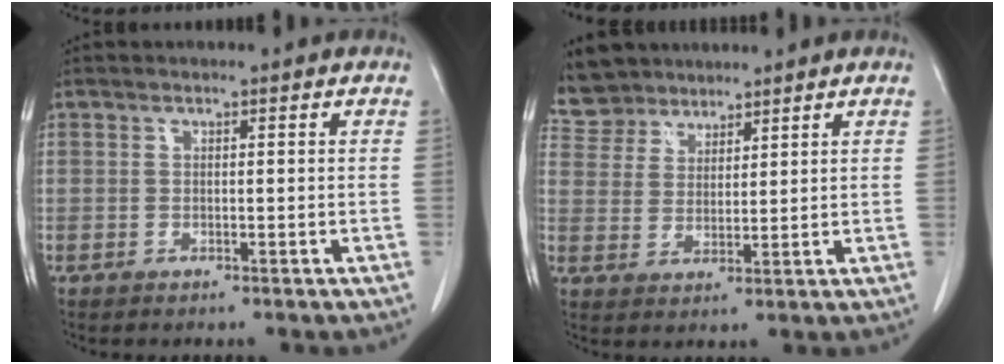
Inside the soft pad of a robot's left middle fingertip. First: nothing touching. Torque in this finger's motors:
{"motor_torque": [1.02, -1.12, 0.02, 0.01]}